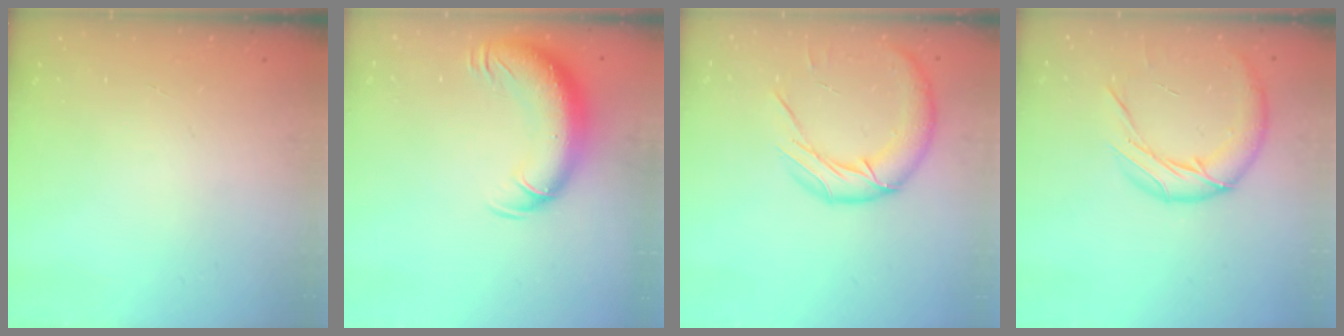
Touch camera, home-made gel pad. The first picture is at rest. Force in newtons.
{"total": 13.1, "press": 12.8, "slide": 3.1}
{"total": 15.6, "press": 15.4, "slide": 2.7}
{"total": 13.1, "press": 13.0, "slide": 1.8}